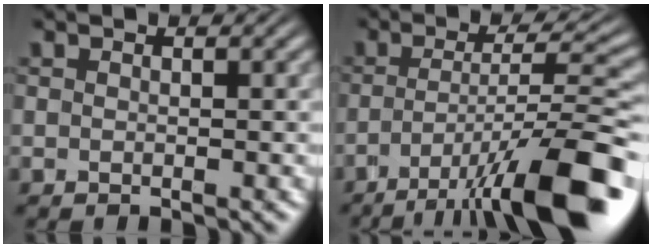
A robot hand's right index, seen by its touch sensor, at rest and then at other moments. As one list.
[{"total": 9.4, "force": [-4.6, 1.9, 7.9], "torque": [-0.102, -0.010, -0.063]}]